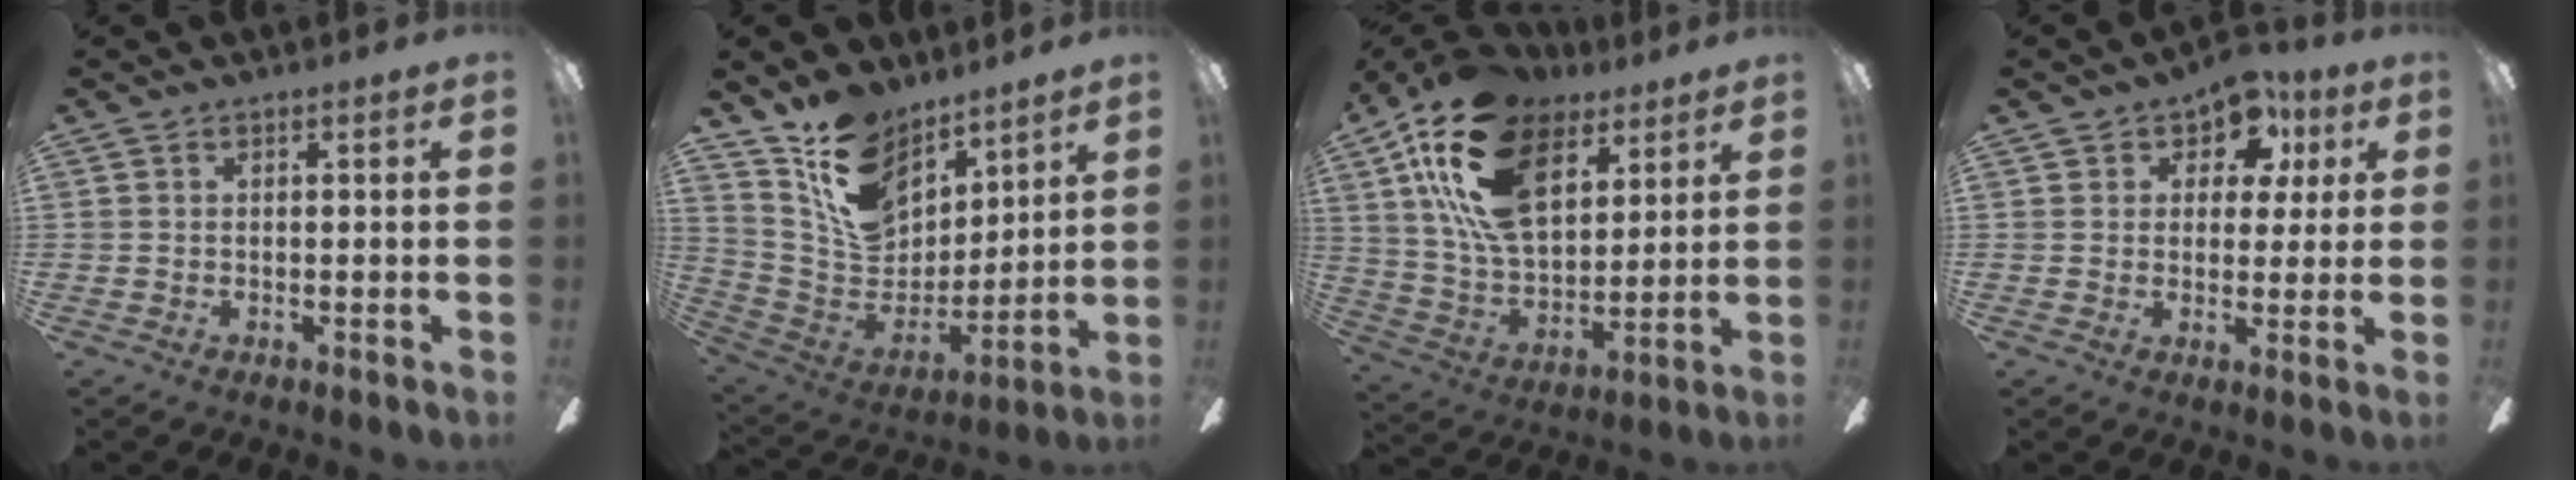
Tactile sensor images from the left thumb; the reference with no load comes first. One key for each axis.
{"total": 16.0, "fx": 11.2, "fy": 9.7, "fz": 6.0, "tx": -0.119, "ty": -0.071, "tz": 0.220}
{"total": 22.4, "fx": 12.5, "fy": 12.4, "fz": 13.8, "tx": -0.293, "ty": -0.052, "tz": 0.226}
{"total": 8.6, "fx": 4.7, "fy": 5.9, "fz": 4.2, "tx": -0.053, "ty": -0.016, "tz": 0.082}